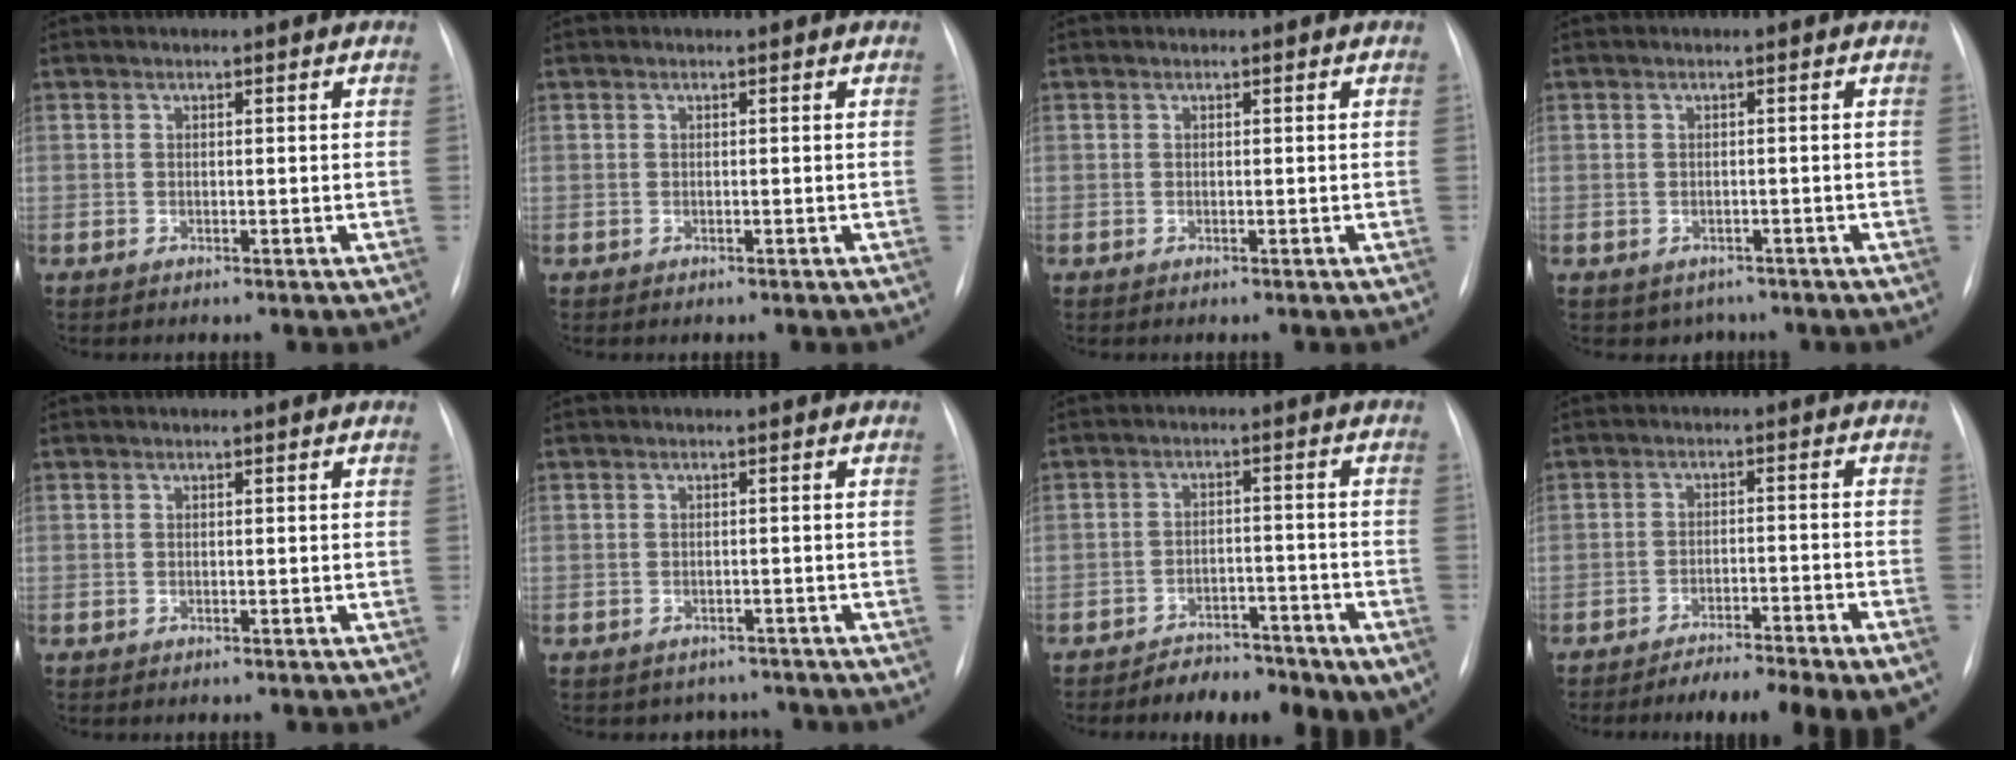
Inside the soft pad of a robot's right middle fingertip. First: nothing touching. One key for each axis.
{"total": 0.0}
{"total": 0.0}
{"total": 2.7, "fx": -1.9, "fy": 1.9, "fz": 0.5, "tx": -0.002, "ty": 0.007, "tz": -0.021}
{"total": 0.0}
{"total": 2.7, "fx": -2.3, "fy": 1.4, "fz": -0.4, "tx": 0.004, "ty": 0.012, "tz": -0.030}
{"total": 9.0, "fx": -6.6, "fy": 3.4, "fz": 5.1, "tx": -0.056, "ty": 0.013, "tz": -0.098}
{"total": 12.8, "fx": -9.8, "fy": 1.0, "fz": 8.1, "tx": -0.088, "ty": -0.005, "tz": -0.143}